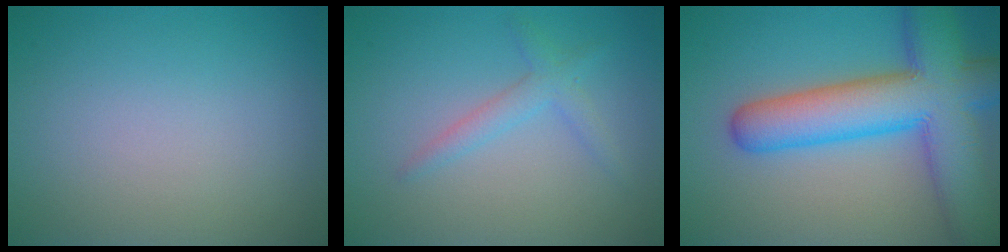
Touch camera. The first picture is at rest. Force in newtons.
{"total": 2.0, "press": 2.0, "slide": 0.2}
{"total": 11.0, "press": 11.0, "slide": 0.6}